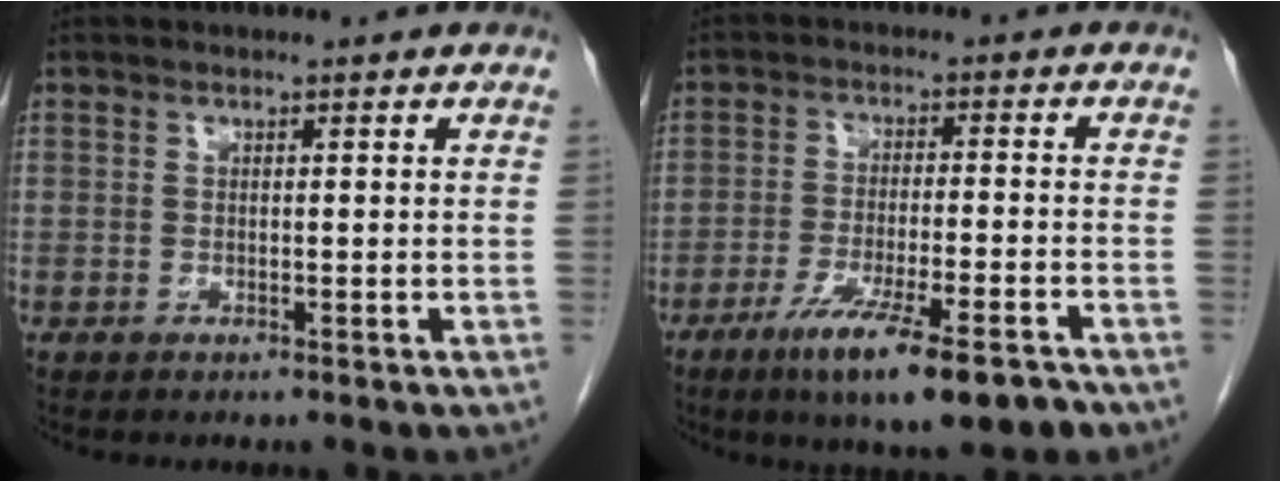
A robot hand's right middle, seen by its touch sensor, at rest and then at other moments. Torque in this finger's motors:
{"motor_torque": [1.38, -0.76, 0.20, 0.15]}